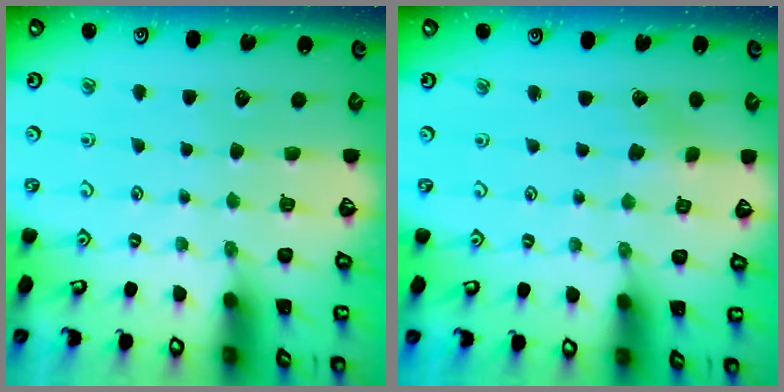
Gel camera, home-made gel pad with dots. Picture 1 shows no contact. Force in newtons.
{"total": 1.4, "press": 1.4, "slide": 0.1}